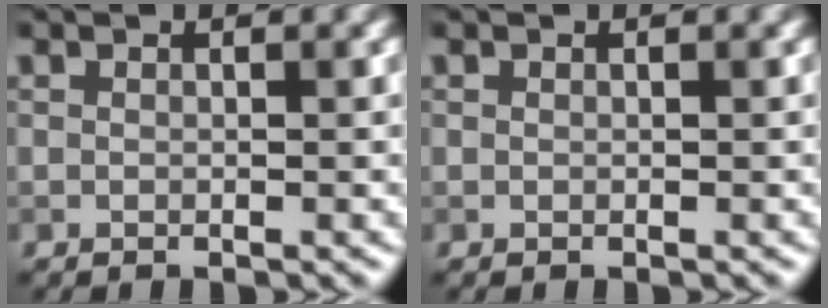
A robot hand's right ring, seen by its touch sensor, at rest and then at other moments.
{"total": 0.0}